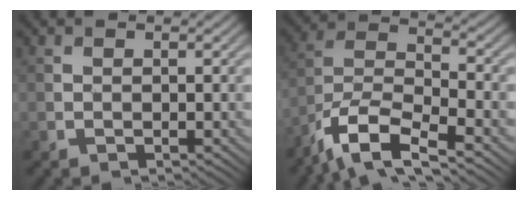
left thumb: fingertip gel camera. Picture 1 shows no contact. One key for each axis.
{"total": 10.5, "fx": -7.5, "fy": 3.2, "fz": 6.7, "tx": -0.130, "ty": -0.007, "tz": -0.154}